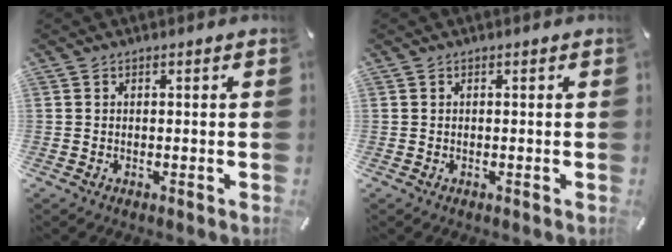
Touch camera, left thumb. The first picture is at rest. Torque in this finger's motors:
{"motor_torque": [0.00, 0.00, 0.00, 0.00, 0.00]}